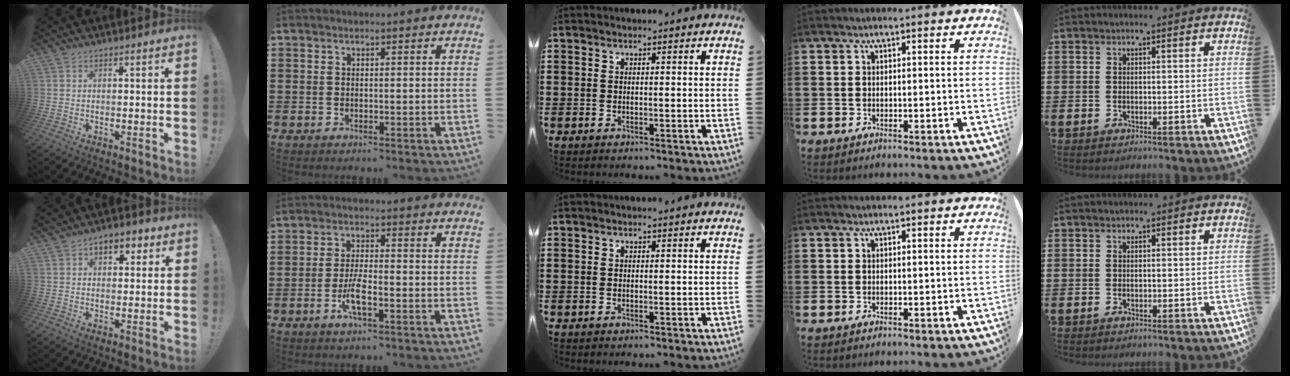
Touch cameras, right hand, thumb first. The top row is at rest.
{"thumb": {"total": 5.3, "force": [2.2, 3.4, 3.4], "torque": [-0.041, 0.002, 0.034]}, "index": {"total": 4.6, "force": [-2.0, 1.0, 4.1], "torque": [-0.086, -0.006, -0.041]}}